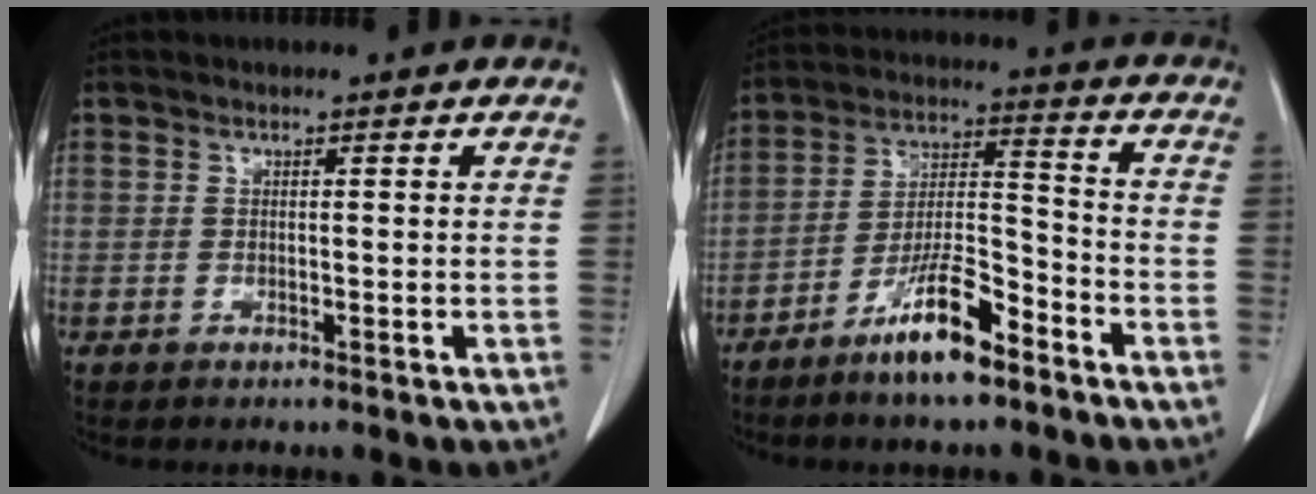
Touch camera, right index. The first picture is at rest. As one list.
[{"total": 10.8, "force": [-7.3, 2.0, 7.7], "torque": [-0.143, -0.005, -0.132]}]